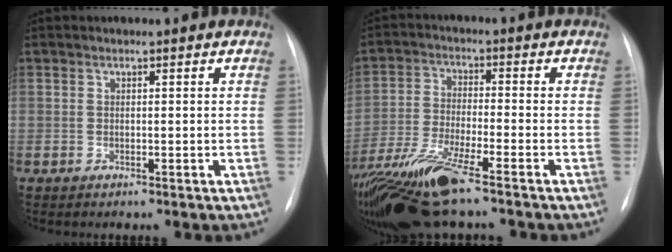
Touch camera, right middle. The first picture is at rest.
{"total": 14.7, "force": [-10.5, 2.1, 10.1], "torque": [-0.223, -0.031, -0.197]}